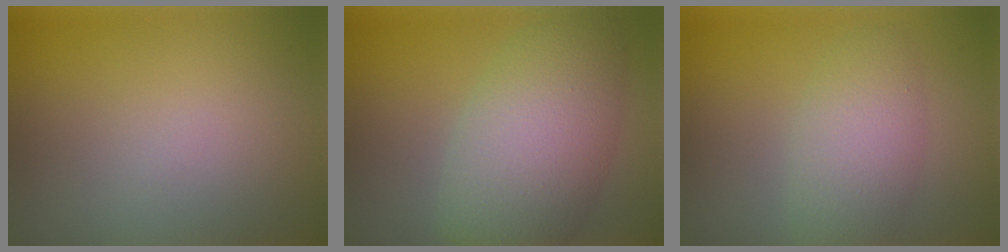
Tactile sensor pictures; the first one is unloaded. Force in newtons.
{"total": 7.5, "press": 7.5, "slide": 0.4}
{"total": 3.7, "press": 3.7, "slide": 0.2}